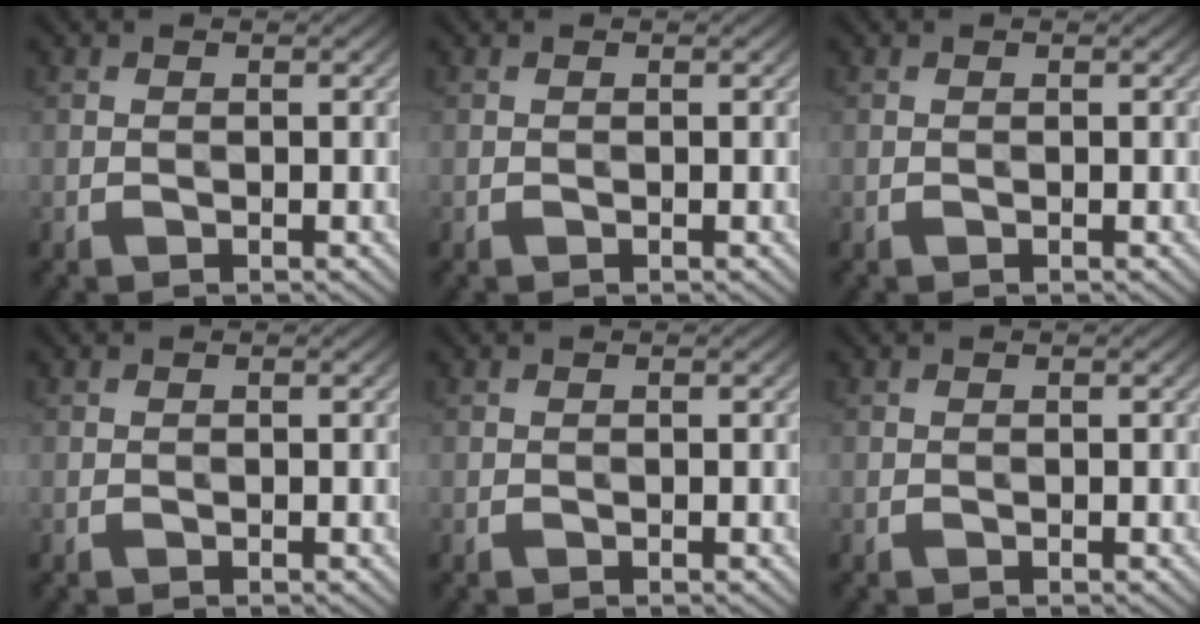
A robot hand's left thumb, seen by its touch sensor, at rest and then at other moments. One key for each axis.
{"total": 0.0}
{"total": 0.0}
{"total": 0.0}
{"total": 0.0}
{"total": 0.0}